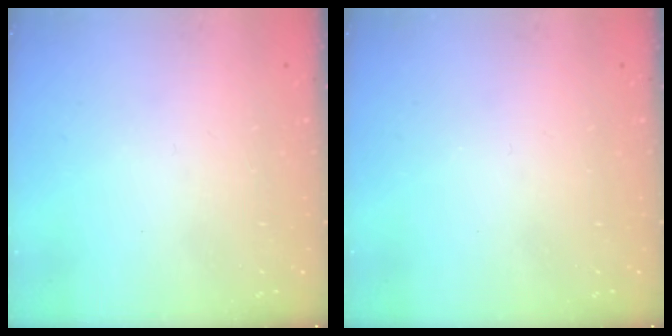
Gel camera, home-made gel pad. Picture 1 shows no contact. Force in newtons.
{"total": 0.0}